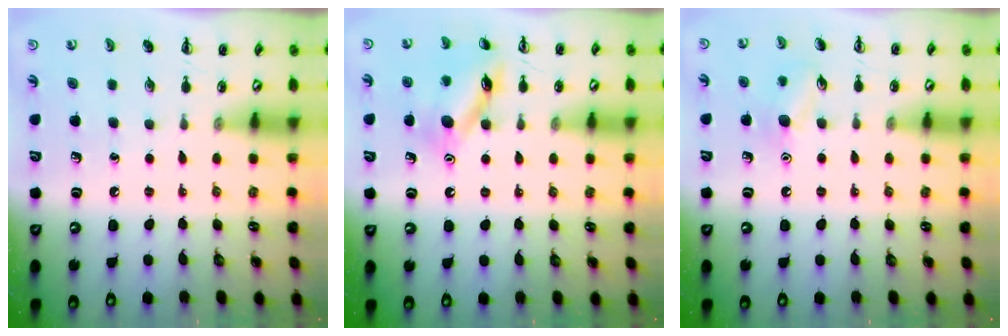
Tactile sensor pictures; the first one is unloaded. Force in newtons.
{"total": 12.9, "press": 12.9, "slide": 1.0}
{"total": 8.0, "press": 7.8, "slide": 1.4}